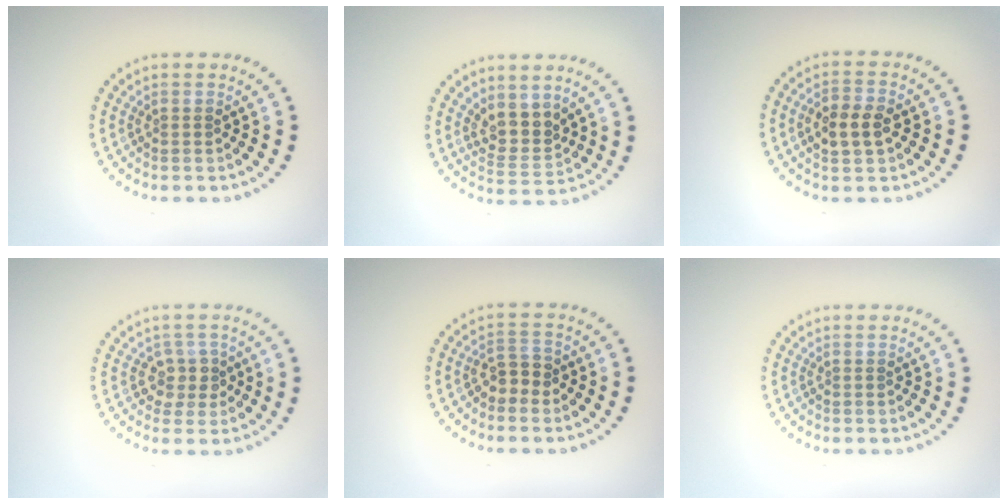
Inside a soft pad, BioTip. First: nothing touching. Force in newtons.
{"total": 3.0, "press": 2.4, "slide": 1.8}
{"total": 3.1, "press": 3.1, "slide": 0.3}
{"total": 2.3, "press": 2.1, "slide": 0.9}
{"total": 2.0, "press": 1.8, "slide": 0.7}
{"total": 0.0}